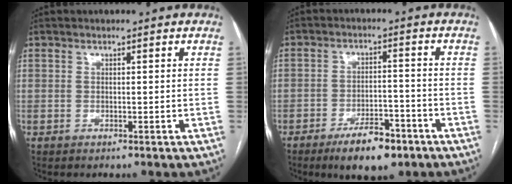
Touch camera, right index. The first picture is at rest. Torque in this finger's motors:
{"motor_torque": [0.28, 0.05, 0.02, -0.01]}